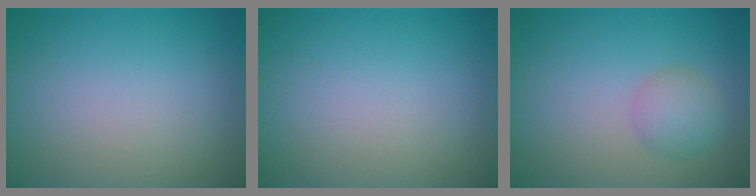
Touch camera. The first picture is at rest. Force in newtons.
{"total": 0.0}
{"total": 2.5, "press": 2.5, "slide": 0.0}